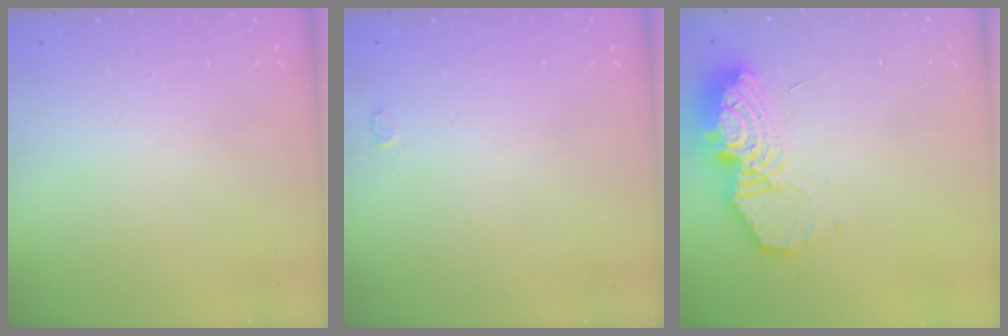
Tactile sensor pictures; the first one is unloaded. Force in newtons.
{"total": 3.9, "press": 3.2, "slide": 2.2}
{"total": 14.6, "press": 14.5, "slide": 1.5}